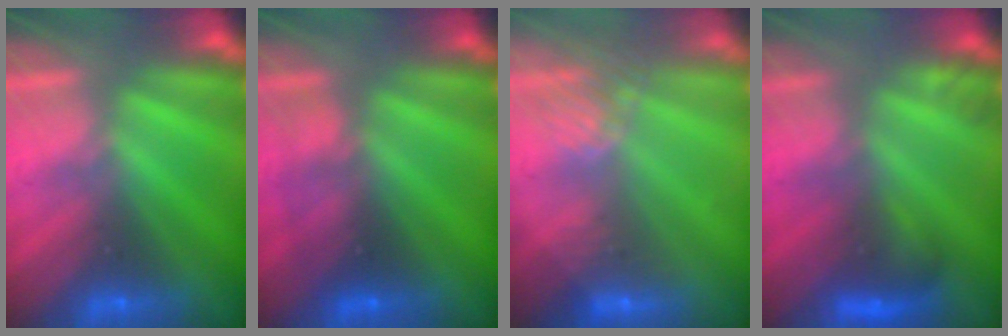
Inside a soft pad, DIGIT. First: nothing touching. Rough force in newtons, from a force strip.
{"total": 2.7}
{"total": 6.4}
{"total": 2.9}